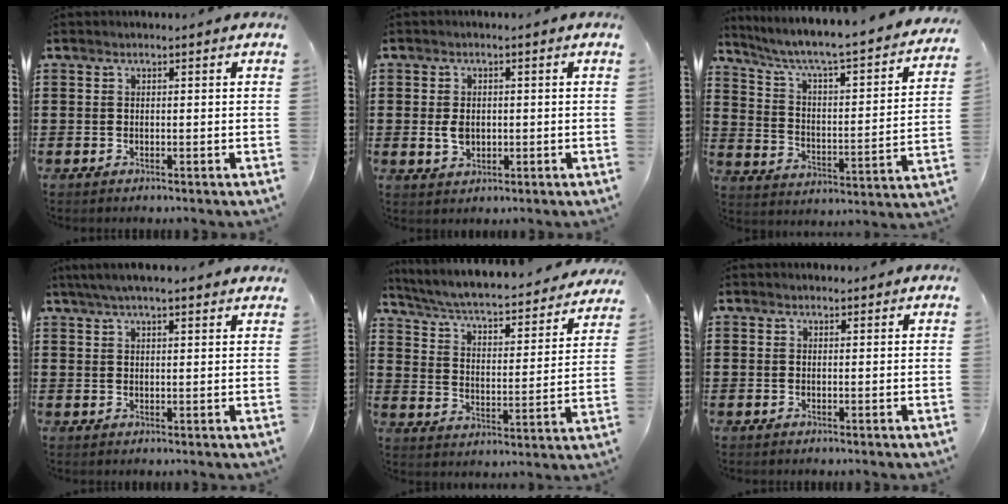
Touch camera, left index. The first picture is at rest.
{"total": 3.1, "force": [0.0, 2.1, 2.3], "torque": [-0.054, 0.003, -0.002]}
{"total": 4.6, "force": [3.5, 0.3, 3.0], "torque": [-0.076, -0.040, 0.046]}
{"total": 4.2, "force": [3.5, 0.4, 2.2], "torque": [-0.051, 0.001, 0.064]}
{"total": 4.4, "force": [4.0, 0.1, 1.9], "torque": [-0.059, -0.039, 0.058]}
{"total": 0.8, "force": [0.7, 0.3, 0.1], "torque": [-0.004, 0.002, 0.014]}